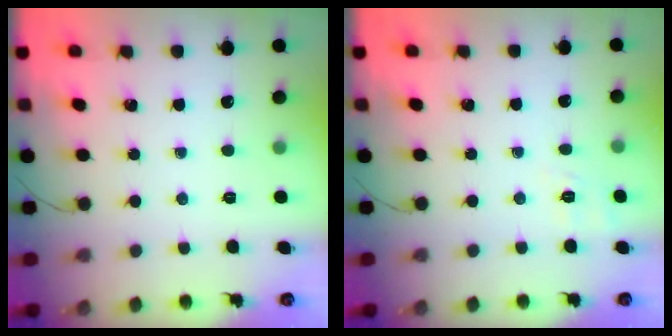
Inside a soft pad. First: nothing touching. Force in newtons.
{"total": 2.0, "press": 0.7, "slide": 1.9}